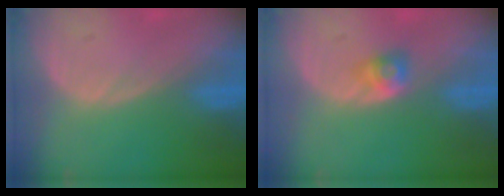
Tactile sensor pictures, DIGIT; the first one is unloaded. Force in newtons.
{"total": 2.7, "press": 2.4, "slide": 1.3}